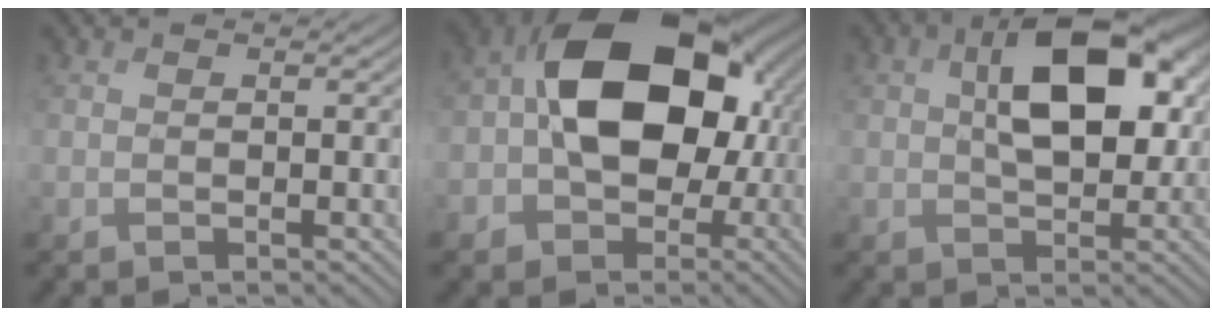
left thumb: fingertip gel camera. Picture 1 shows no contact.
{"total": 15.9, "force": [-0.2, 11.3, 11.2], "torque": [-0.179, 0.005, -0.013]}
{"total": 10.3, "force": [2.3, 5.7, 8.2], "torque": [-0.137, 0.009, 0.032]}